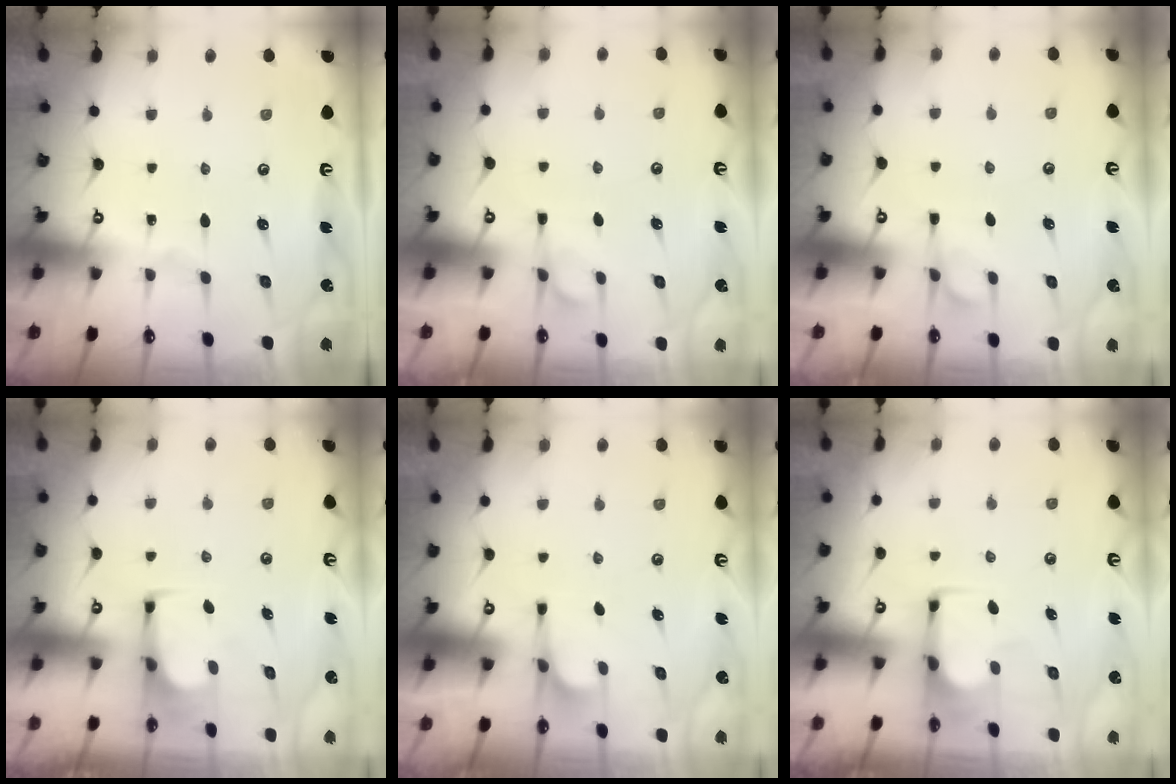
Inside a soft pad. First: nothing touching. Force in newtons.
{"total": 1.1, "press": 0.1, "slide": 1.1}
{"total": 1.1, "press": 0.1, "slide": 1.1}
{"total": 3.7, "press": 3.7, "slide": 0.3}
{"total": 2.1, "press": 1.9, "slide": 0.8}
{"total": 3.5, "press": 3.5, "slide": 0.2}